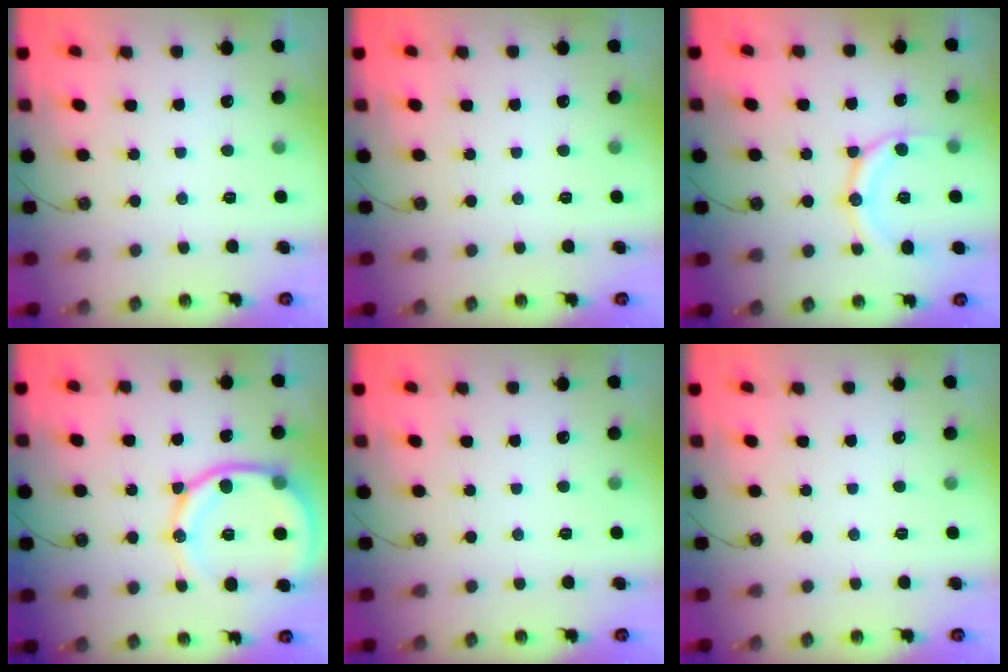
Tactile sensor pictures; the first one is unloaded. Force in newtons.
{"total": 0.0}
{"total": 13.6, "press": 13.6, "slide": 1.1}
{"total": 16.1, "press": 16.0, "slide": 1.7}
{"total": 0.0}
{"total": 0.0}